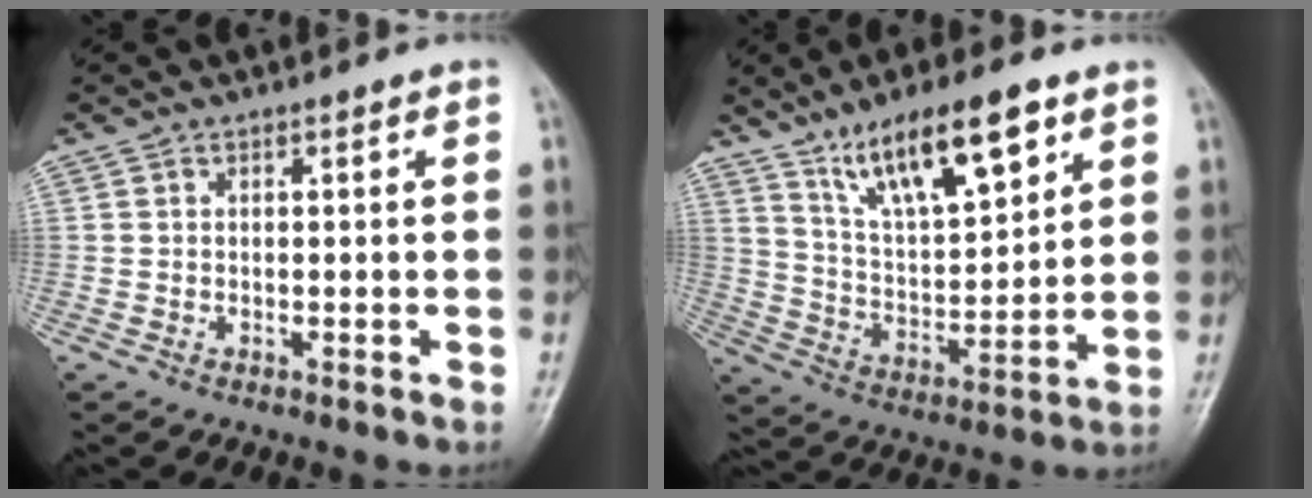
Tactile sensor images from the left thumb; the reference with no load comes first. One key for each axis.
{"total": 15.6, "fx": 9.4, "fy": 4.9, "fz": 11.4, "tx": -0.171, "ty": -0.040, "tz": 0.173}